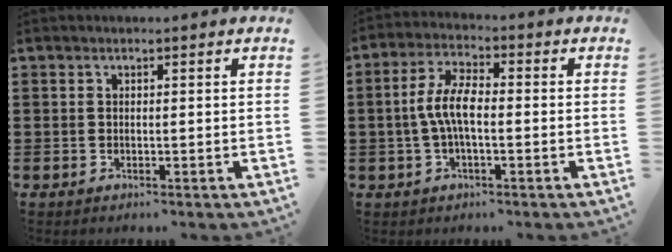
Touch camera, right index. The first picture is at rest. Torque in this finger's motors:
{"motor_torque": [0.70, -0.50, 0.46, 0.21]}